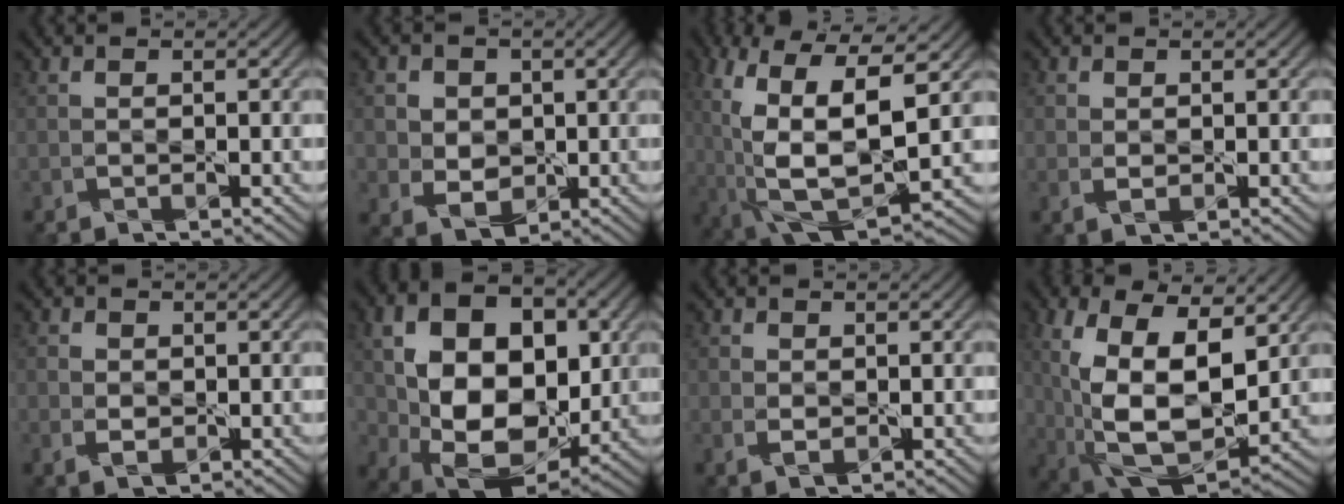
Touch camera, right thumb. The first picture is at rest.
{"total": 6.0, "force": [1.4, 5.2, 2.5], "torque": [-0.083, -0.003, 0.027]}
{"total": 15.9, "force": [1.0, 7.8, 13.8], "torque": [-0.290, -0.023, 0.029]}
{"total": 1.4, "force": [0.1, 1.0, 0.9], "torque": [-0.021, -0.003, 0.006]}
{"total": 2.6, "force": [-0.2, 2.1, 1.5], "torque": [-0.035, -0.006, -0.002]}
{"total": 16.2, "force": [1.5, 11.4, 11.4], "torque": [-0.204, -0.006, 0.037]}
{"total": 1.8, "force": [0.0, 1.4, 1.2], "torque": [-0.028, -0.003, 0.003]}
{"total": 15.4, "force": [3.0, 8.9, 12.2], "torque": [-0.247, -0.009, 0.059]}